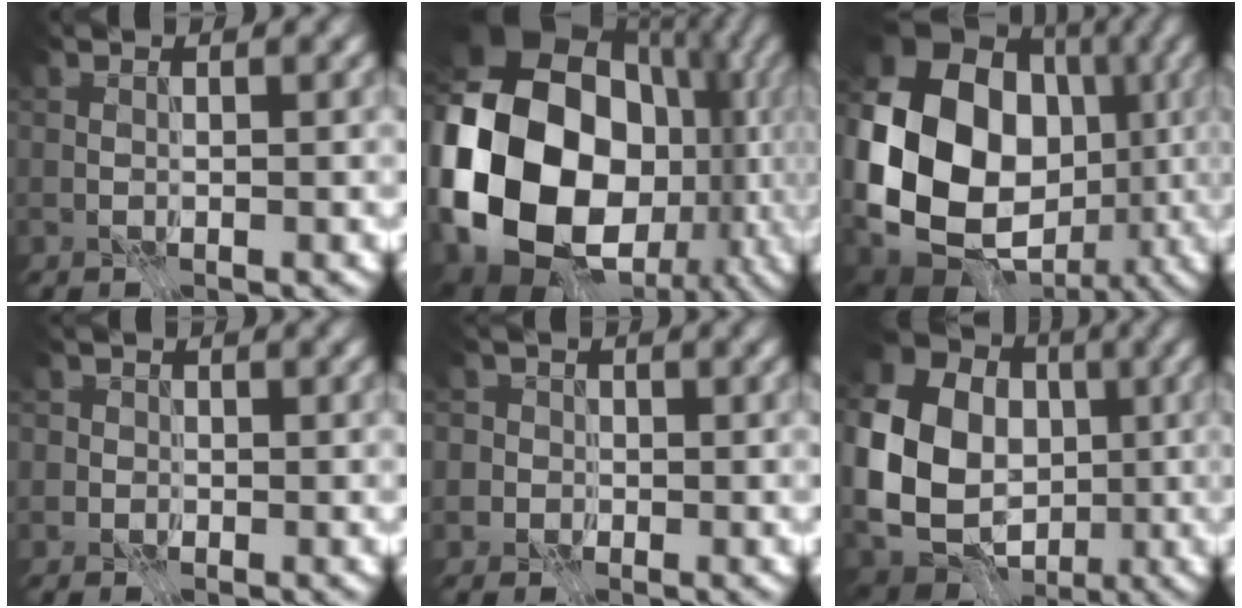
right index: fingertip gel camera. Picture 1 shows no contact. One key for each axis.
{"total": 21.5, "fx": -1.4, "fy": 16.9, "fz": 13.1, "tx": -0.299, "ty": -0.015, "tz": -0.011}
{"total": 18.7, "fx": -0.4, "fy": 15.0, "fz": 11.1, "tx": -0.214, "ty": 0.009, "tz": -0.007}
{"total": 1.7, "fx": -0.1, "fy": 1.7, "fz": 0.2, "tx": 0.016, "ty": 0.008, "tz": -0.021}
{"total": 3.2, "fx": -0.1, "fy": 3.2, "fz": 0.5, "tx": 0.021, "ty": 0.020, "tz": -0.035}
{"total": 18.7, "fx": 0.4, "fy": 17.0, "fz": 7.9, "tx": -0.200, "ty": 0.011, "tz": -0.026}